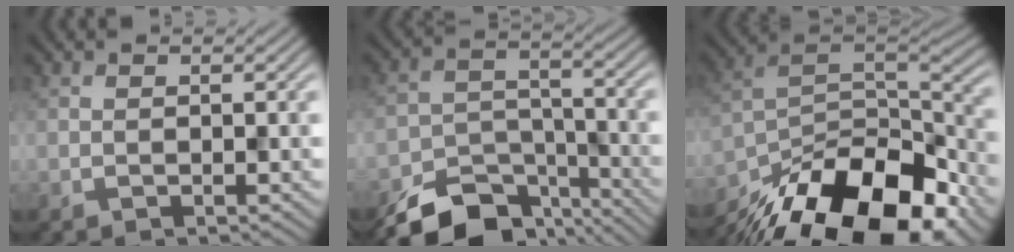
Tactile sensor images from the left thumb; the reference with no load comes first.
{"total": 12.0, "force": [-9.3, 5.6, 5.0], "torque": [-0.095, -0.020, -0.151]}
{"total": 18.7, "force": [-12.9, 8.0, 10.8], "torque": [-0.215, -0.031, -0.213]}